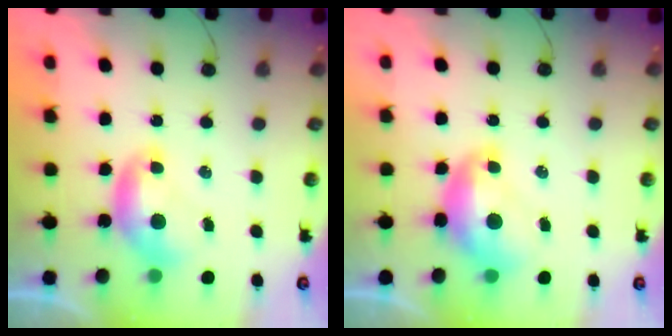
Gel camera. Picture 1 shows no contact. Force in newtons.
{"total": 2.5, "press": 2.4, "slide": 0.7}